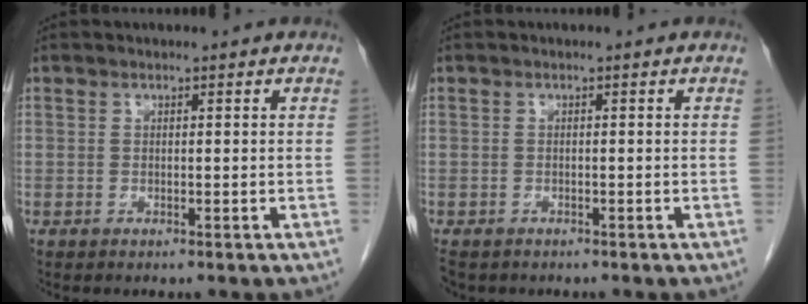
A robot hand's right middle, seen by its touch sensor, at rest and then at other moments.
{"total": 3.8, "force": [-3.1, 1.9, 1.3], "torque": [-0.022, -0.005, -0.042]}